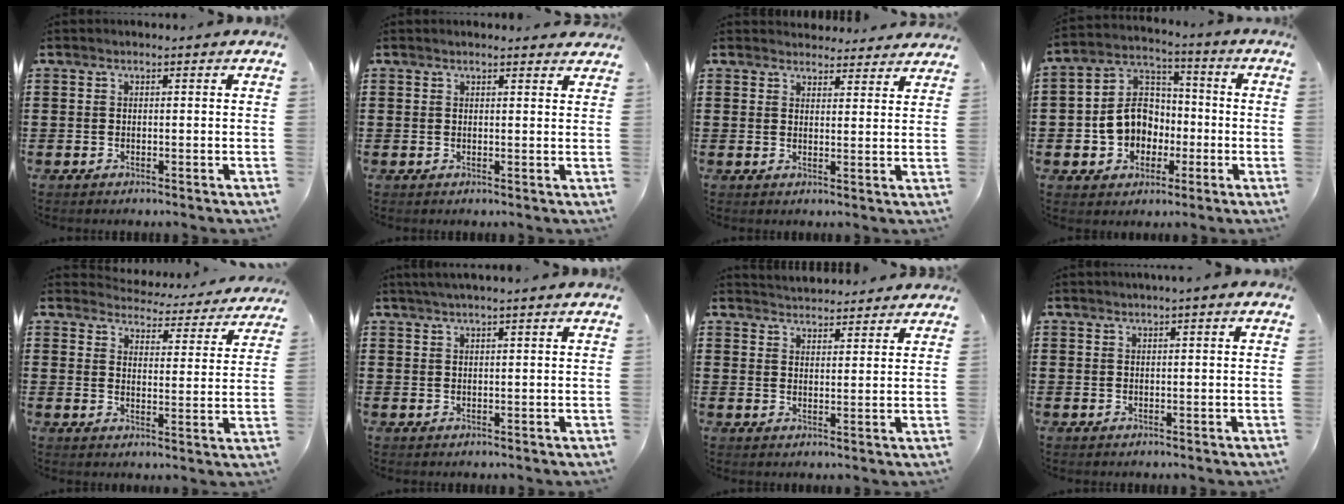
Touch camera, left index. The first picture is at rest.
{"total": 1.1, "force": [1.0, 0.3, 0.2], "torque": [-0.006, 0.003, 0.019]}
{"total": 3.2, "force": [3.2, 0.7, 0.0], "torque": [-0.002, -0.015, 0.059]}
{"total": 8.6, "force": [-2.0, 7.6, 3.6], "torque": [-0.103, 0.019, -0.038]}
{"total": 4.3, "force": [4.3, 0.3, 0.0], "torque": [-0.019, -0.038, 0.070]}
{"total": 1.4, "force": [1.1, -0.2, 0.9], "torque": [-0.017, 0.000, 0.020]}
{"total": 3.5, "force": [3.5, 0.1, 0.0], "torque": [-0.009, -0.012, 0.064]}
{"total": 1.0, "force": [0.7, -0.1, 0.7], "torque": [-0.013, -0.001, 0.013]}